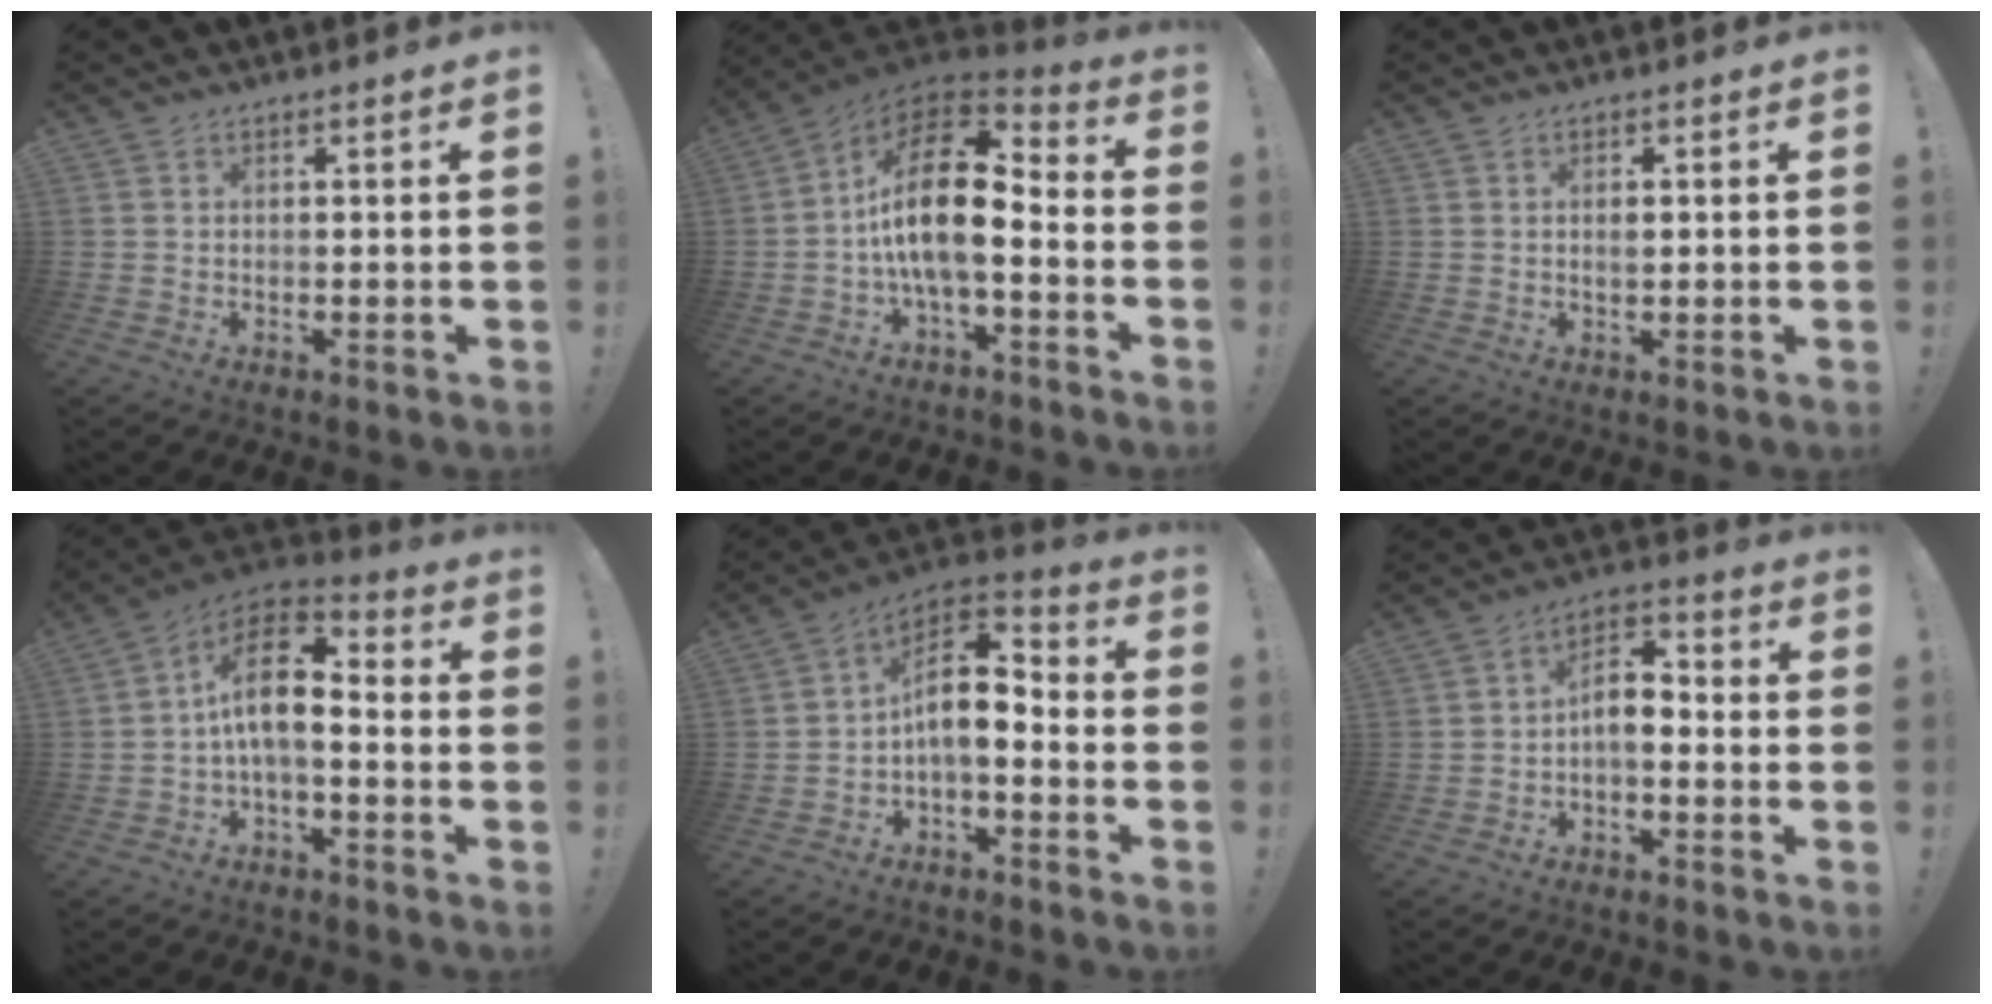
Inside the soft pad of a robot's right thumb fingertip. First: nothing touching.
{"total": 18.0, "force": [-0.7, 7.9, 16.1], "torque": [-0.292, 0.006, -0.011]}
{"total": 1.7, "force": [0.2, 1.0, 1.3], "torque": [-0.018, 0.002, 0.001]}
{"total": 13.0, "force": [0.5, 6.4, 11.2], "torque": [-0.193, 0.004, 0.009]}
{"total": 9.8, "force": [0.1, 5.1, 8.3], "torque": [-0.149, -0.003, 0.001]}
{"total": 7.0, "force": [-1.9, 4.3, 5.1], "torque": [-0.092, 0.010, -0.034]}